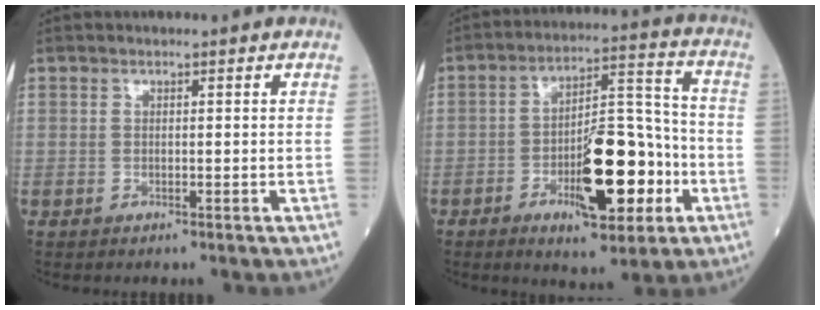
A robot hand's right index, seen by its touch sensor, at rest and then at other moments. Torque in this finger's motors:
{"motor_torque": [0.52, -0.23, 0.33, 0.17]}